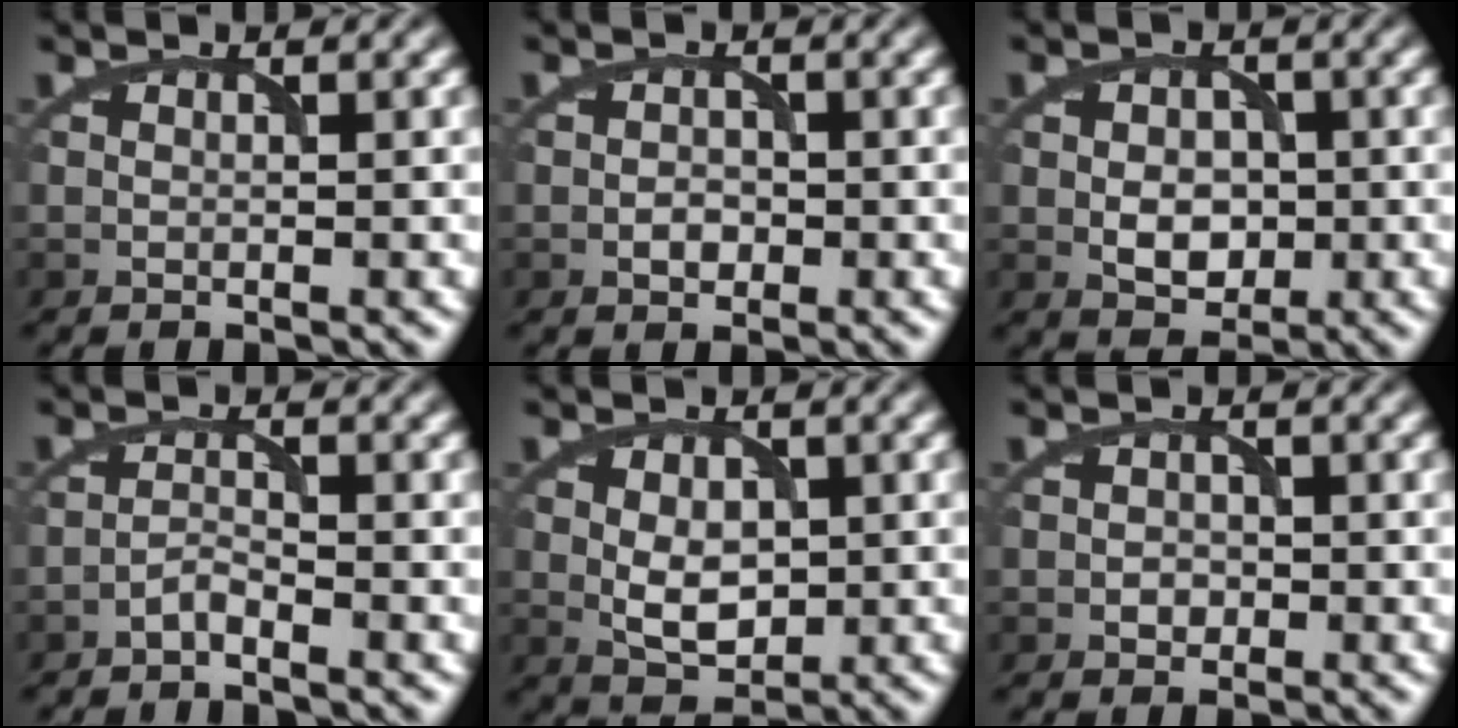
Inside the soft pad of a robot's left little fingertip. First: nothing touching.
{"total": 1.3, "force": [-0.5, 1.0, 0.8], "torque": [-0.011, 0.001, -0.011]}
{"total": 3.6, "force": [-0.4, 2.7, 2.4], "torque": [-0.039, -0.003, -0.007]}
{"total": 1.2, "force": [-1.0, 0.1, 0.6], "torque": [-0.013, 0.005, -0.024]}
{"total": 3.6, "force": [-0.1, 2.4, 2.8], "torque": [-0.048, -0.002, 0.002]}
{"total": 1.1, "force": [-0.3, 0.9, 0.4], "torque": [-0.006, -0.001, -0.008]}